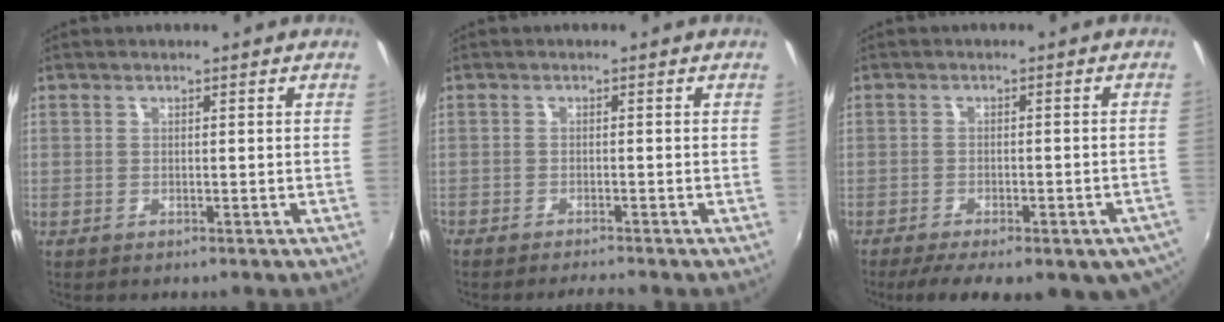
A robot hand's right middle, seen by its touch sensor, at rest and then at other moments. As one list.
[{"total": 2.8, "force": [-2.7, -0.1, 0.9], "torque": [-0.027, -0.007, -0.047]}, {"total": 16.0, "force": [-11.1, 5.5, 10.1], "torque": [-0.173, -0.051, -0.141]}]